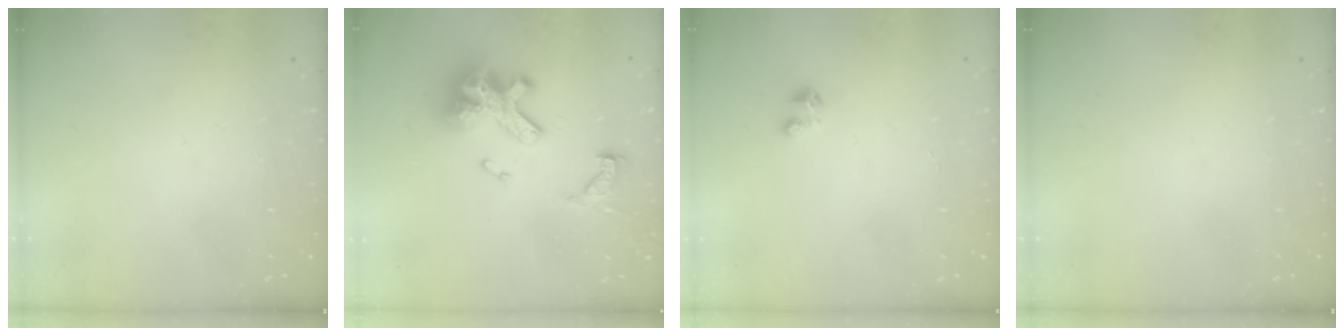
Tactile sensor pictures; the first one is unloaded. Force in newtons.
{"total": 17.2, "press": 17.2, "slide": 1.6}
{"total": 1.6, "press": 1.6, "slide": 0.1}
{"total": 0.0}